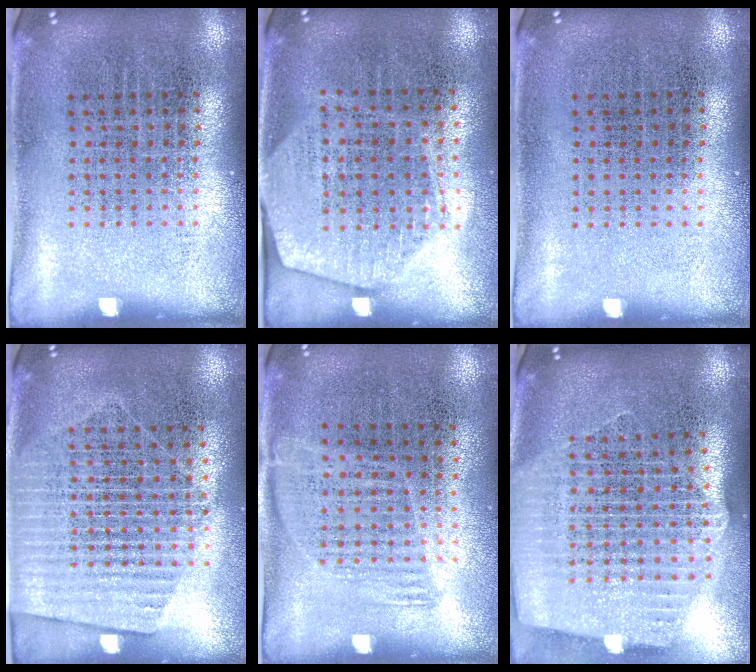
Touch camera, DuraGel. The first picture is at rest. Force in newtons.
{"total": 1.9, "press": 1.7, "slide": 0.9}
{"total": 0.0}
{"total": 1.6, "press": 1.4, "slide": 0.8}
{"total": 1.1, "press": 0.9, "slide": 0.6}
{"total": 2.7, "press": 2.3, "slide": 1.4}